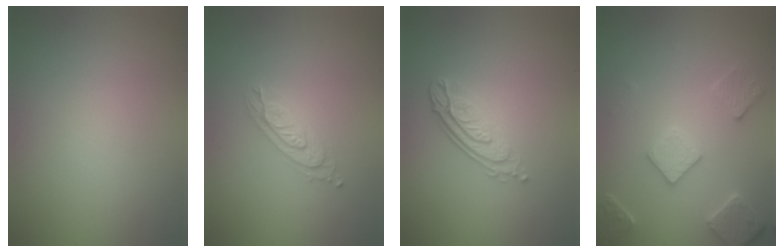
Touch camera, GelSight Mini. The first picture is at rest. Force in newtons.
{"total": 2.2, "press": 2.1, "slide": 0.5}
{"total": 4.0, "press": 2.8, "slide": 2.8}
{"total": 3.7, "press": 3.4, "slide": 1.4}